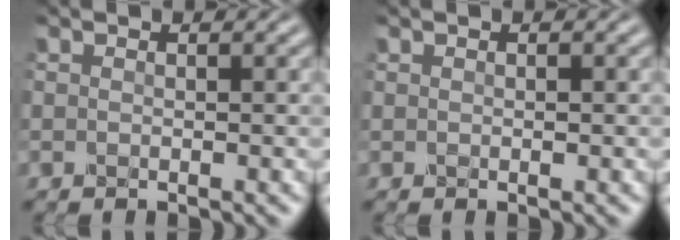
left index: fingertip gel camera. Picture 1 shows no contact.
{"total": 0.5, "force": [0.1, 0.3, 0.4], "torque": [-0.005, 0.000, 0.001]}